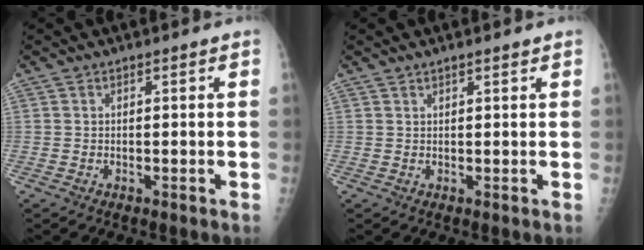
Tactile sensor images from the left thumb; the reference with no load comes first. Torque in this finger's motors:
{"motor_torque": [-0.13, 0.02, 0.05, 0.02, 0.01]}